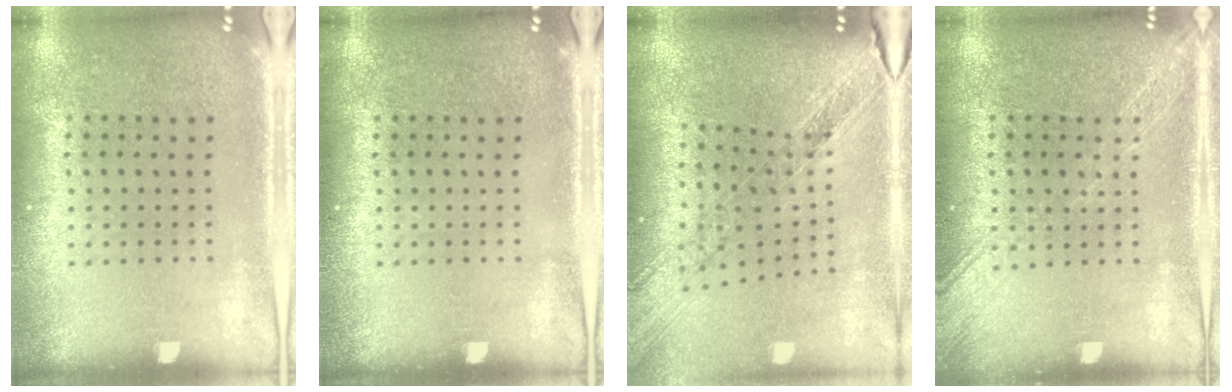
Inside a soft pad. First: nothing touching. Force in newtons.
{"total": 0.0}
{"total": 1.4, "press": 1.3, "slide": 0.5}
{"total": 2.7, "press": 2.6, "slide": 0.4}